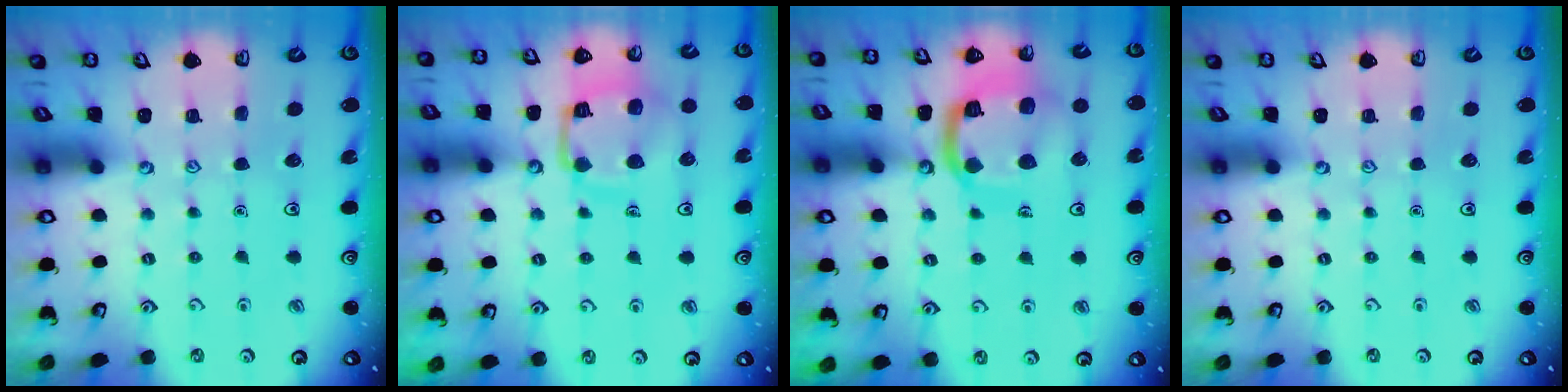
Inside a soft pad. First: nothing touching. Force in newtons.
{"total": 12.5, "press": 12.5, "slide": 1.3}
{"total": 16.5, "press": 16.4, "slide": 1.8}
{"total": 0.0}